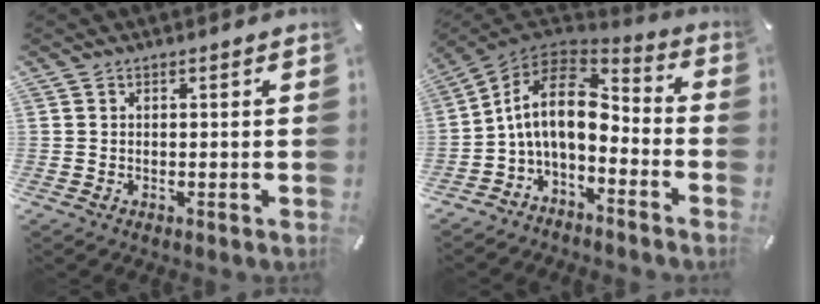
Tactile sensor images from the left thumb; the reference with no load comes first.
{"total": 12.6, "force": [-0.2, 7.7, 10.0], "torque": [-0.210, 0.005, -0.006]}